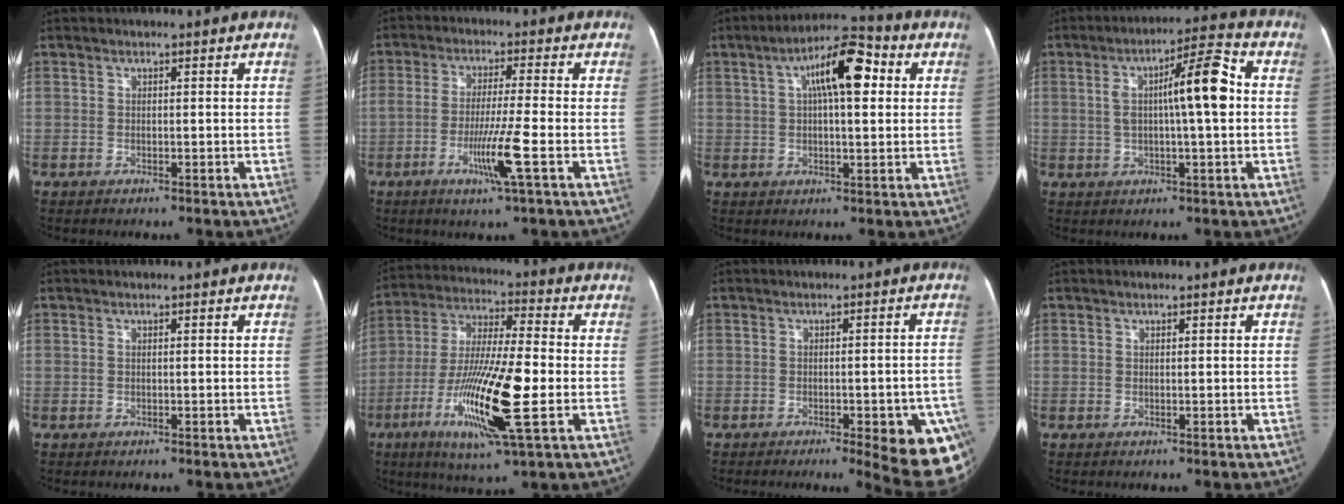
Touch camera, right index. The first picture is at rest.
{"total": 7.5, "force": [-3.0, -1.0, 6.8], "torque": [-0.124, -0.022, -0.060]}
{"total": 10.4, "force": [2.9, 2.9, 9.6], "torque": [-0.160, 0.036, 0.043]}
{"total": 10.7, "force": [1.1, 1.5, 10.6], "torque": [-0.171, 0.028, 0.014]}
{"total": 0.0}
{"total": 17.4, "force": [-4.8, 2.0, 16.6], "torque": [-0.326, -0.022, -0.087]}
{"total": 11.8, "force": [-6.1, 2.3, 9.9], "torque": [-0.051, 0.014, -0.067]}
{"total": 0.0}